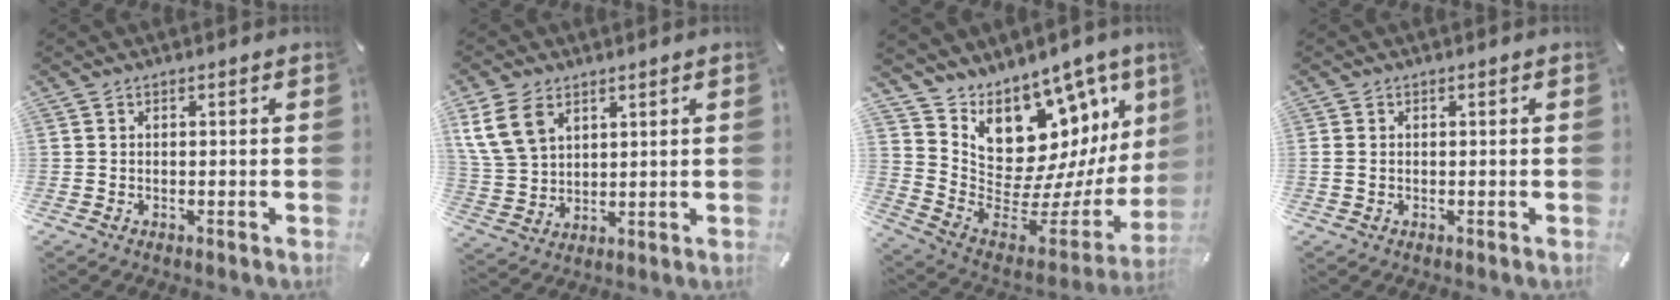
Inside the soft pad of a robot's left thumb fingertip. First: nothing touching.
{"total": 9.3, "force": [4.7, 6.7, 4.4], "torque": [-0.122, -0.002, 0.090]}
{"total": 13.3, "force": [8.9, 8.4, 5.2], "torque": [-0.066, -0.125, 0.163]}
{"total": 0.9, "force": [-0.1, 0.4, 0.8], "torque": [-0.016, 0.002, -0.003]}